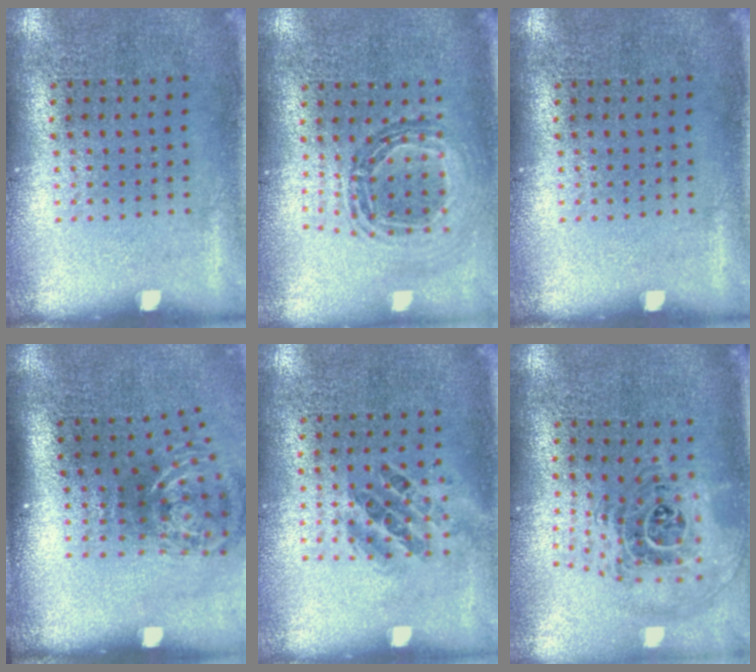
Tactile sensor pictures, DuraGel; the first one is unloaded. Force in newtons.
{"total": 0.8, "press": 0.8, "slide": 0.0}
{"total": 0.0}
{"total": 1.8, "press": 1.3, "slide": 1.3}
{"total": 0.9, "press": 0.8, "slide": 0.4}
{"total": 1.5, "press": 1.3, "slide": 0.8}